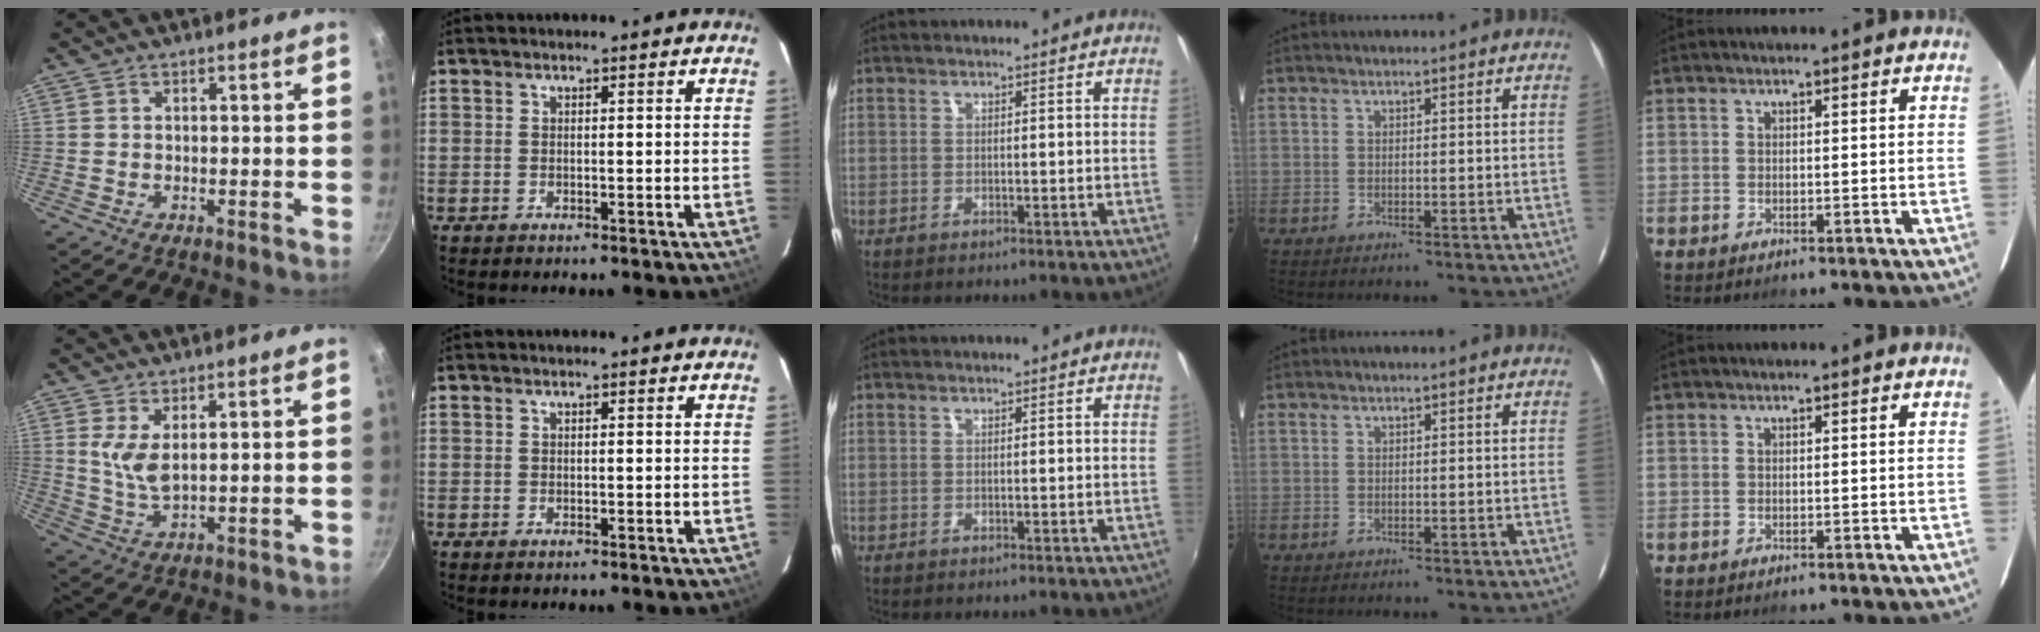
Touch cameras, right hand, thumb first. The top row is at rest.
{"thumb": {"total": 5.4, "force": [2.1, 2.2, 4.5], "torque": [-0.086, -0.022, 0.047]}}